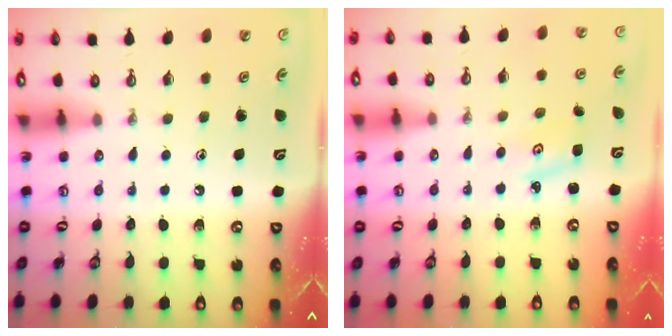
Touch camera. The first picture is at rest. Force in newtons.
{"total": 2.9, "press": 2.8, "slide": 0.4}